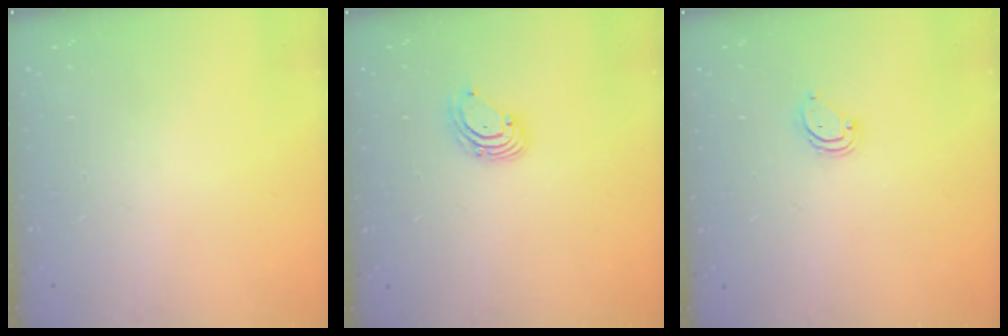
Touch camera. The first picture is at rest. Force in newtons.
{"total": 2.7, "press": 2.7, "slide": 0.3}
{"total": 3.4, "press": 3.4, "slide": 0.4}